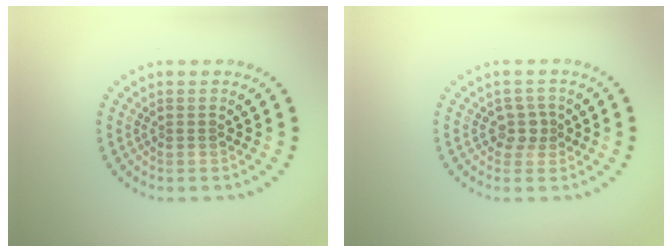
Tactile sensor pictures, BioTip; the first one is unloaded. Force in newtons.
{"total": 1.8, "press": 1.4, "slide": 1.1}